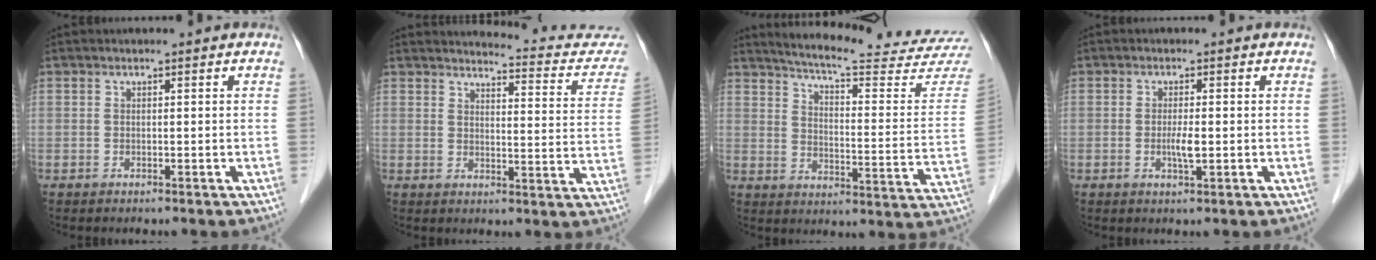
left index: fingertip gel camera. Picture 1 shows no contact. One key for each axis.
{"total": 13.2, "fx": 12.7, "fy": 2.1, "fz": 2.7, "tx": -0.008, "ty": -0.052, "tz": 0.122}
{"total": 22.9, "fx": 21.6, "fy": 0.2, "fz": 7.4, "tx": -0.112, "ty": -0.098, "tz": 0.265}
{"total": 2.4, "fx": -0.5, "fy": 0.3, "fz": 2.3, "tx": -0.047, "ty": -0.006, "tz": -0.008}